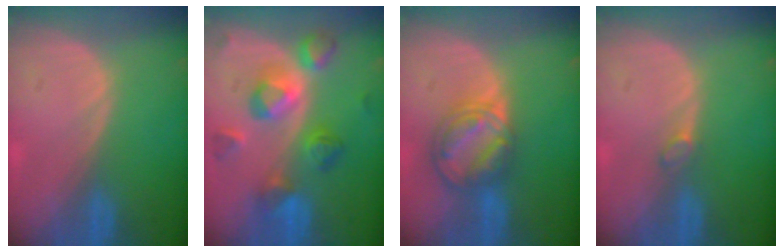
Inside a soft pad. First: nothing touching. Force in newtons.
{"total": 8.9, "press": 8.9, "slide": 0.4}
{"total": 8.2, "press": 7.0, "slide": 4.3}
{"total": 1.2, "press": 1.1, "slide": 0.2}